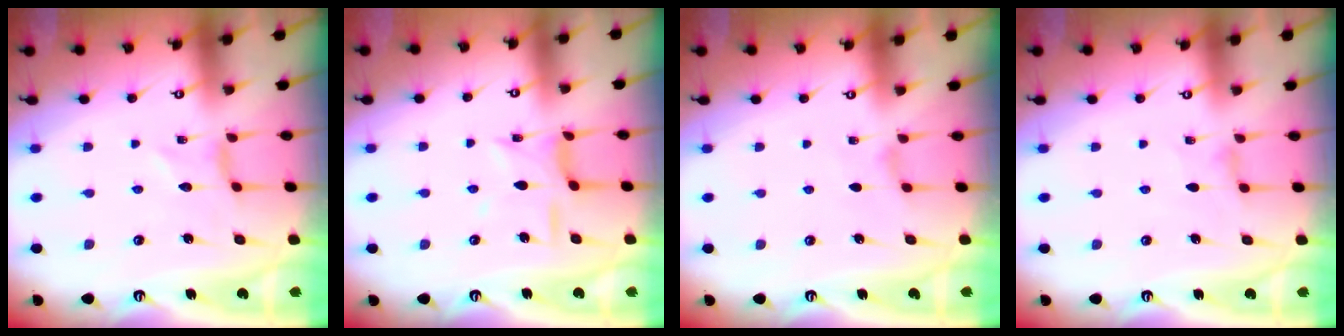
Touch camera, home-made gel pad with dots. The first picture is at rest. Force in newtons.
{"total": 7.4, "press": 7.4, "slide": 0.3}
{"total": 2.7, "press": 2.6, "slide": 0.4}
{"total": 2.3, "press": 2.2, "slide": 0.6}